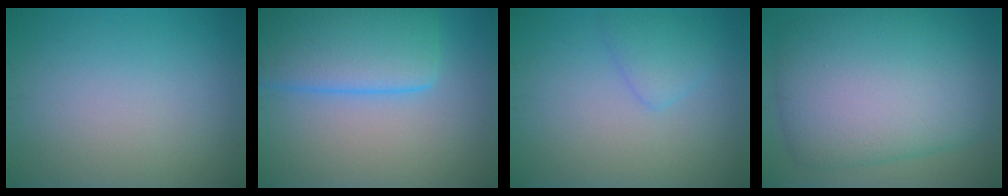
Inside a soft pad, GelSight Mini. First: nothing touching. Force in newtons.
{"total": 8.1, "press": 8.1, "slide": 0.3}
{"total": 2.0, "press": 2.0, "slide": 0.2}
{"total": 12.2, "press": 12.1, "slide": 0.7}